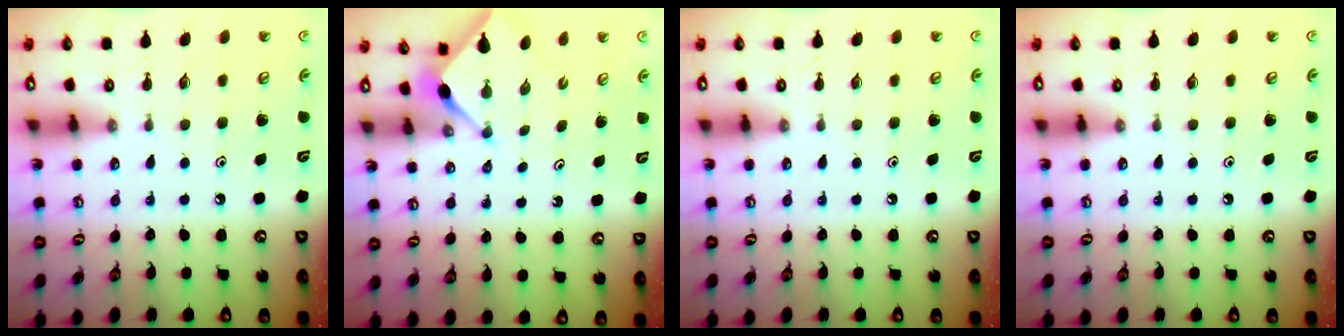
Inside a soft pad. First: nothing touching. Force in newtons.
{"total": 3.1, "press": 3.1, "slide": 0.4}
{"total": 0.0}
{"total": 0.0}